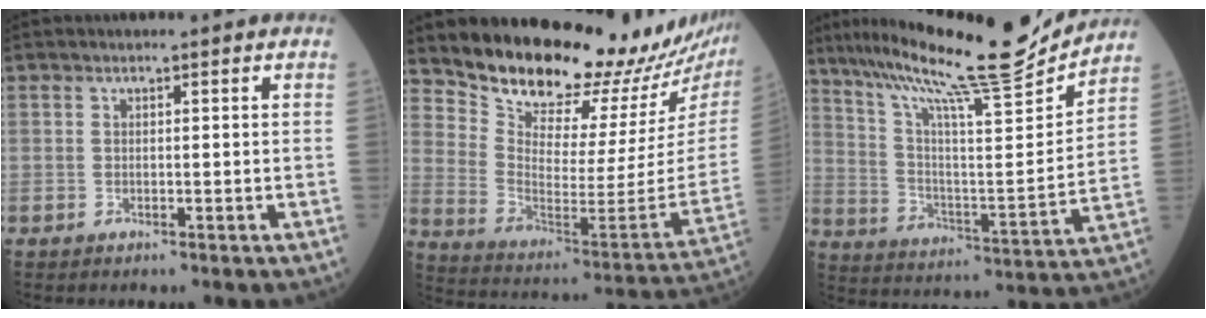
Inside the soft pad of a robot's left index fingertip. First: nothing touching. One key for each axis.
{"total": 20.8, "fx": 19.8, "fy": 2.7, "fz": 5.7, "tx": -0.109, "ty": -0.116, "tz": 0.285}
{"total": 21.9, "fx": 19.1, "fy": 0.2, "fz": 10.7, "tx": -0.193, "ty": -0.020, "tz": 0.299}